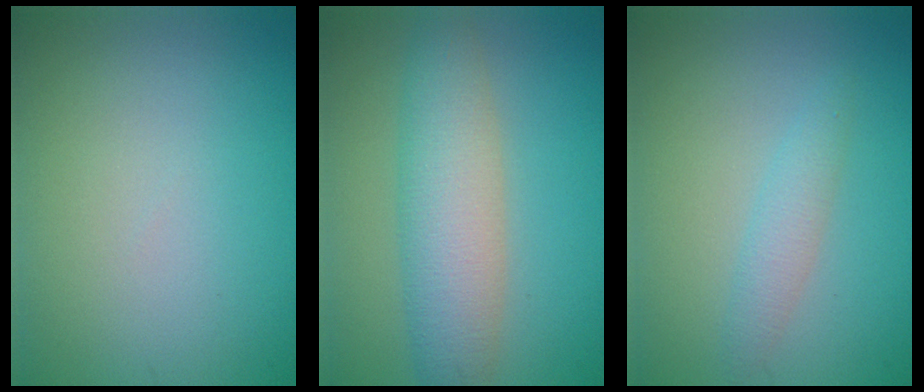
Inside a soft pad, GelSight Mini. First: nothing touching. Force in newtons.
{"total": 5.9, "press": 5.9, "slide": 0.4}
{"total": 1.8, "press": 1.8, "slide": 0.1}